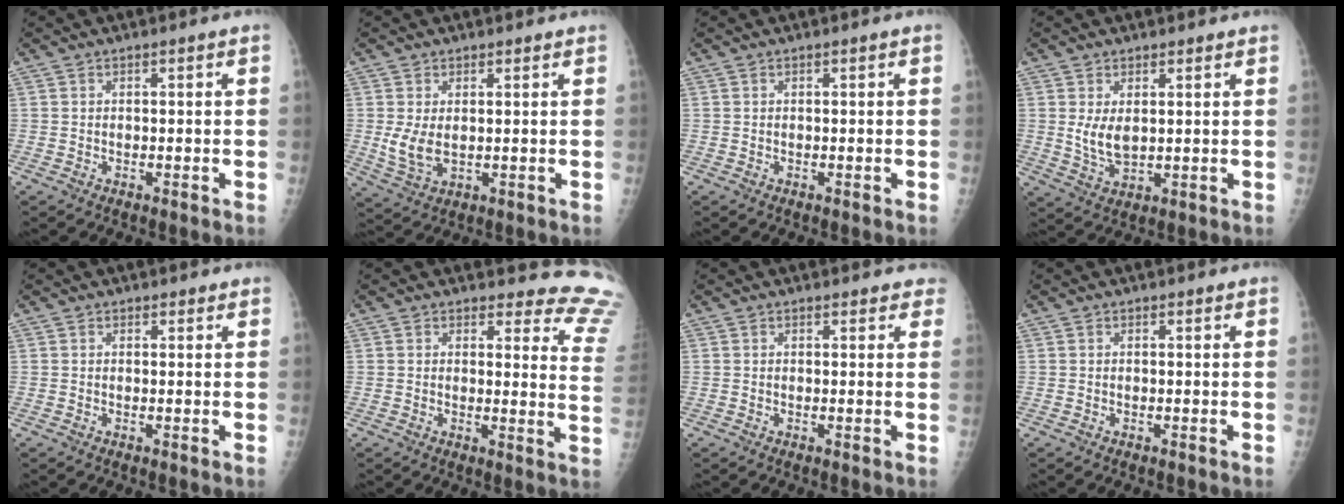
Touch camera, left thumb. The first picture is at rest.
{"total": 5.5, "force": [0.8, 3.5, 4.1], "torque": [-0.077, -0.015, 0.024]}
{"total": 0.0}
{"total": 5.2, "force": [1.4, 3.2, 3.9], "torque": [-0.062, -0.018, 0.035]}
{"total": 0.7, "force": [0.5, 0.5, 0.0], "torque": [0.003, -0.004, 0.005]}
{"total": 14.0, "force": [13.5, 3.3, 0.5], "torque": [0.054, -0.146, 0.102]}
{"total": 3.4, "force": [3.0, 1.5, 0.2], "torque": [0.029, -0.012, 0.014]}
{"total": 0.0}